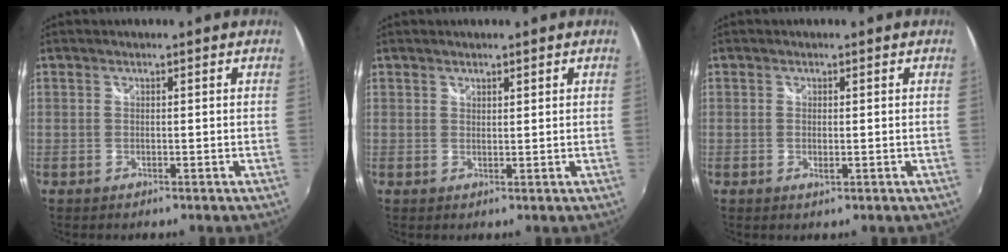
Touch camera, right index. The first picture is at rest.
{"total": 1.1, "force": [1.0, 0.4, 0.2], "torque": [-0.001, 0.000, 0.017]}
{"total": 1.0, "force": [0.0, 0.4, 0.9], "torque": [-0.020, 0.000, 0.001]}